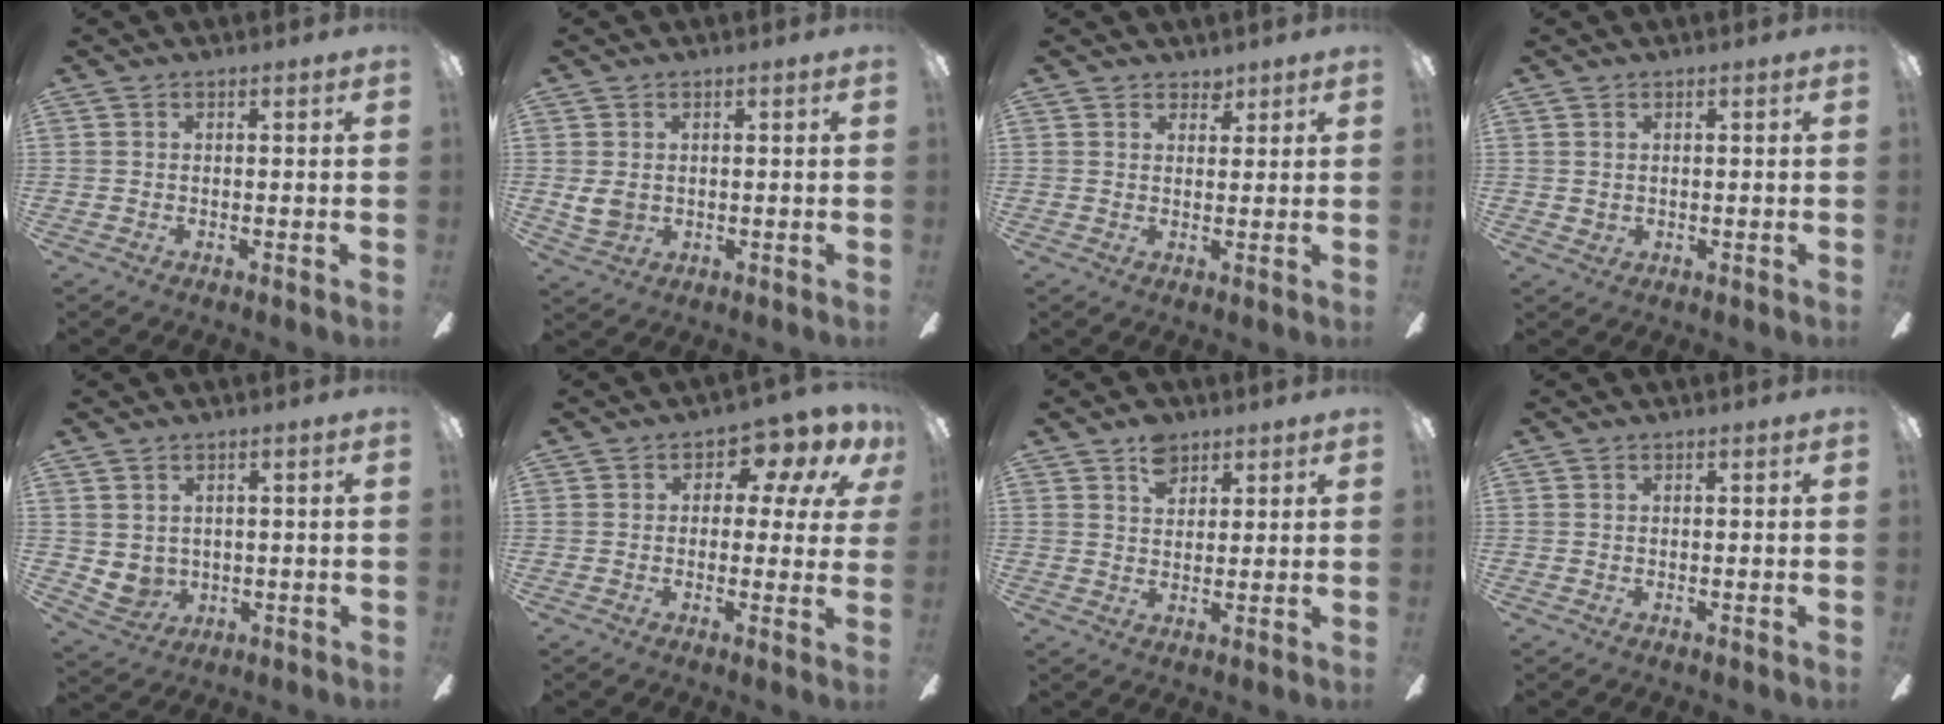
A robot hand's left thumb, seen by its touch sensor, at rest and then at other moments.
{"total": 4.1, "force": [1.1, 3.3, 2.2], "torque": [-0.049, -0.003, 0.019]}
{"total": 3.1, "force": [2.5, 1.9, 0.3], "torque": [0.003, -0.011, 0.044]}
{"total": 1.4, "force": [1.0, 0.9, 0.1], "torque": [-0.003, 0.002, 0.019]}
{"total": 4.4, "force": [2.0, 3.8, 0.9], "torque": [-0.027, -0.010, 0.039]}
{"total": 7.7, "force": [4.0, 4.6, 4.6], "torque": [-0.058, -0.026, 0.067]}
{"total": 8.1, "force": [5.3, 5.3, 3.1], "torque": [-0.041, -0.016, 0.096]}
{"total": 0.0}